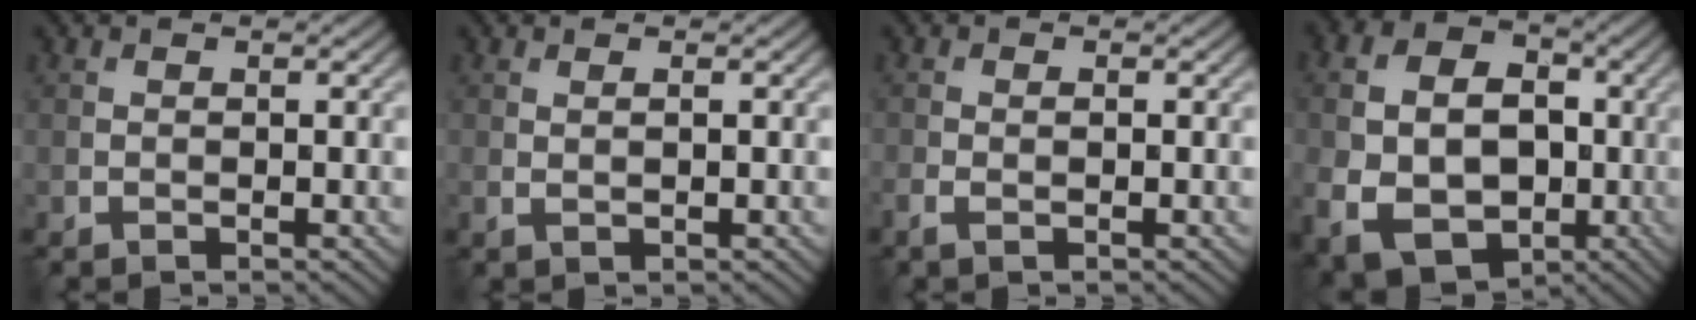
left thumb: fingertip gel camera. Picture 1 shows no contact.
{"total": 0.9, "force": [0.2, 0.1, 0.8], "torque": [-0.016, 0.001, 0.005]}
{"total": 1.6, "force": [-0.7, 0.7, 1.3], "torque": [-0.030, 0.001, -0.014]}
{"total": 13.2, "force": [-2.4, 10.1, 8.2], "torque": [-0.172, -0.025, -0.040]}